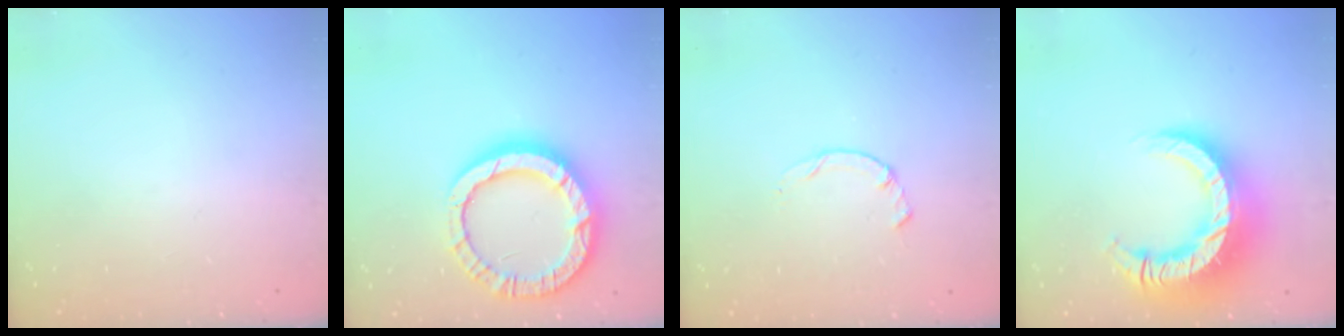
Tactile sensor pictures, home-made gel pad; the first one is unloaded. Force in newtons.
{"total": 19.2, "press": 19.1, "slide": 1.9}
{"total": 0.5, "press": 0.4, "slide": 0.3}
{"total": 15.7, "press": 15.6, "slide": 1.7}